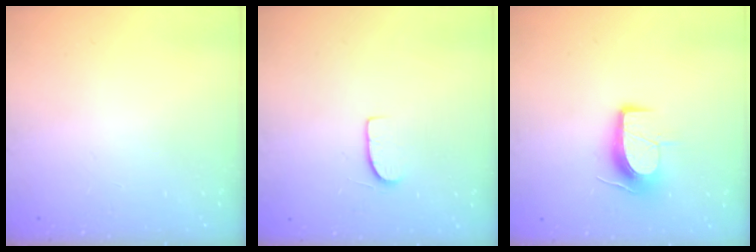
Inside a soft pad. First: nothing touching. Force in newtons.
{"total": 6.1, "press": 6.1, "slide": 0.5}
{"total": 10.2, "press": 10.2, "slide": 0.8}